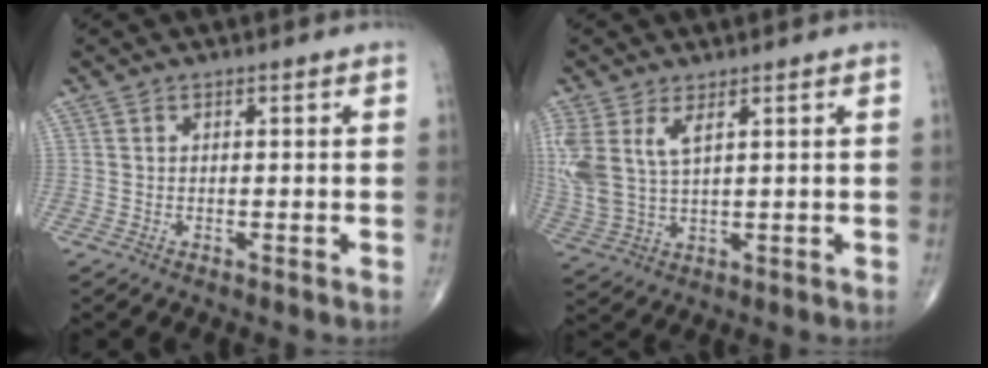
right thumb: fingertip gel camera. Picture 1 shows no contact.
{"total": 9.6, "force": [3.6, 4.5, 7.7], "torque": [-0.191, -0.006, 0.086]}